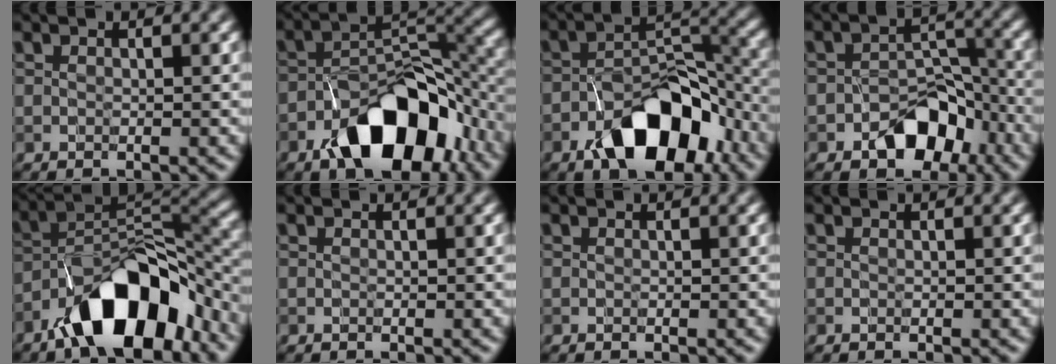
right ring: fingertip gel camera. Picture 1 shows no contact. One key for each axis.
{"total": 10.3, "fx": -5.8, "fy": 5.2, "fz": 6.7, "tx": -0.099, "ty": 0.004, "tz": -0.094}
{"total": 9.1, "fx": -5.2, "fy": 4.6, "fz": 6.0, "tx": -0.087, "ty": 0.009, "tz": -0.084}
{"total": 5.5, "fx": -3.2, "fy": 3.4, "fz": 2.9, "tx": -0.024, "ty": 0.005, "tz": -0.052}
{"total": 10.6, "fx": -6.5, "fy": 4.4, "fz": 7.2, "tx": -0.110, "ty": 0.011, "tz": -0.115}
{"total": 0.0}
{"total": 0.0}
{"total": 0.0}